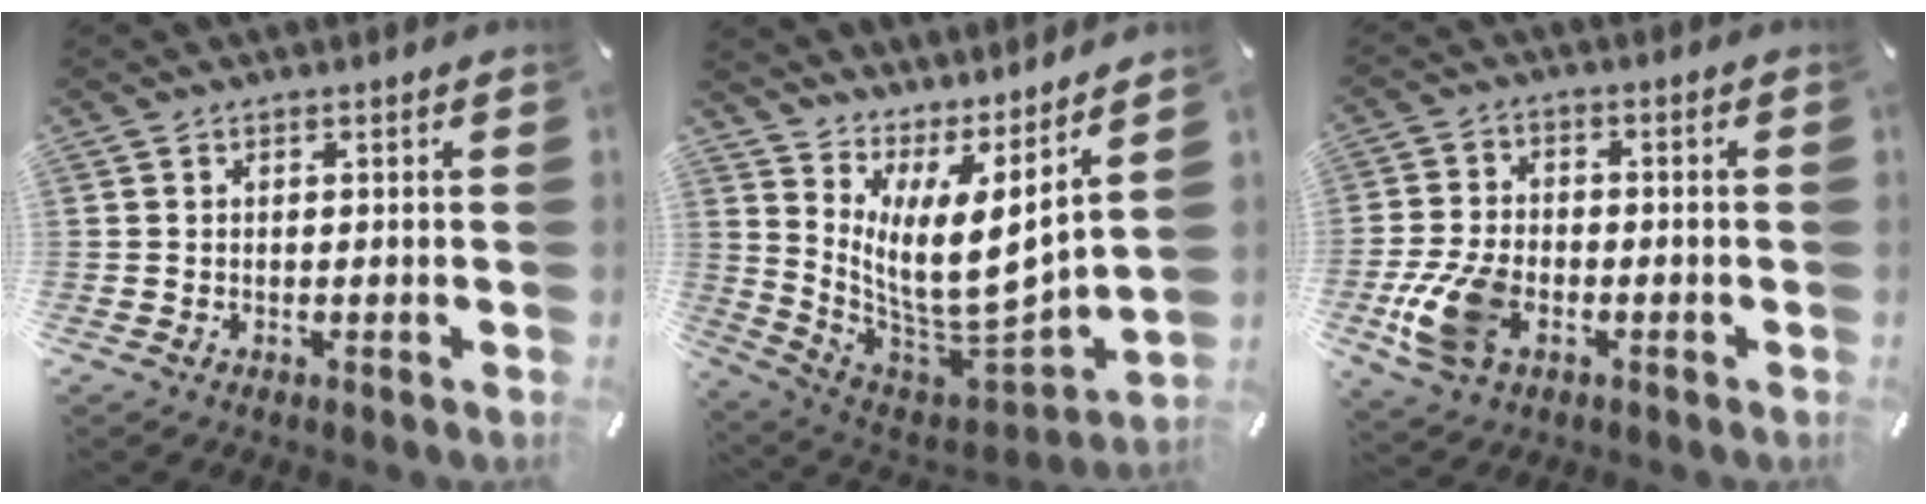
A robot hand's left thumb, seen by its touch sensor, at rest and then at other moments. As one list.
[{"total": 9.7, "force": [3.5, 2.6, 8.6], "torque": [-0.169, -0.090, 0.054]}, {"total": 11.2, "force": [-4.0, 7.2, 7.6], "torque": [-0.166, 0.008, -0.069]}]